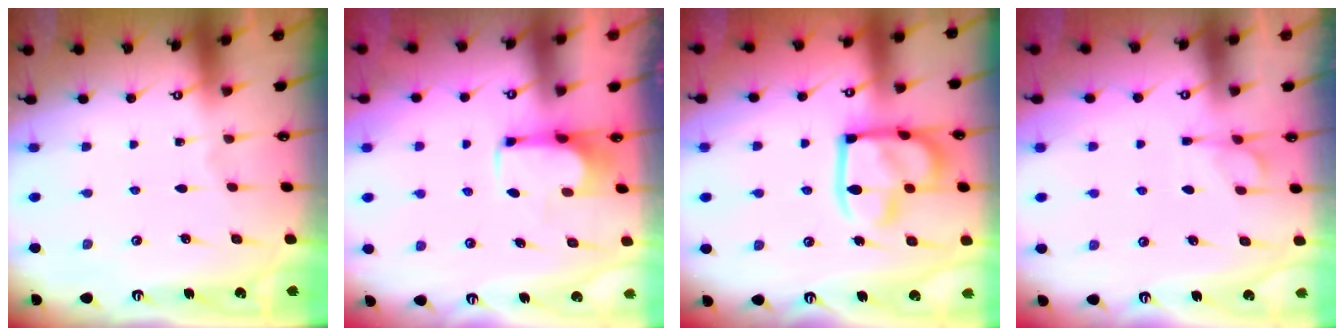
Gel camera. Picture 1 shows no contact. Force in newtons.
{"total": 0.9, "press": 0.2, "slide": 0.9}
{"total": 18.0, "press": 17.9, "slide": 2.0}
{"total": 1.5, "press": 0.9, "slide": 1.2}